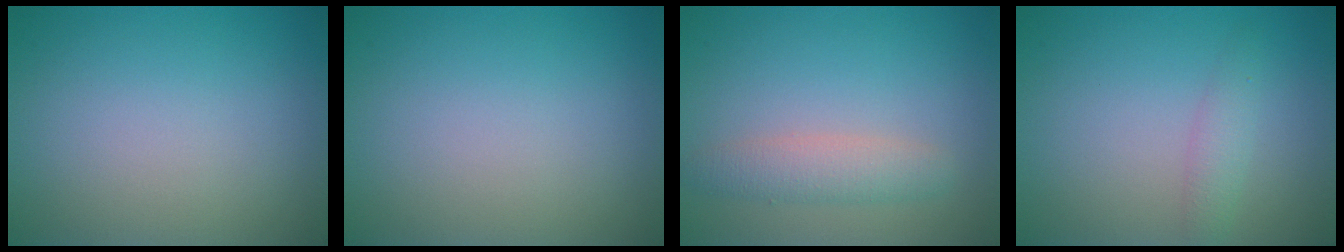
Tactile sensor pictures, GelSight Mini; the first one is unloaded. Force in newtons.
{"total": 0.0}
{"total": 2.6, "press": 2.6, "slide": 0.1}
{"total": 1.6, "press": 1.6, "slide": 0.0}